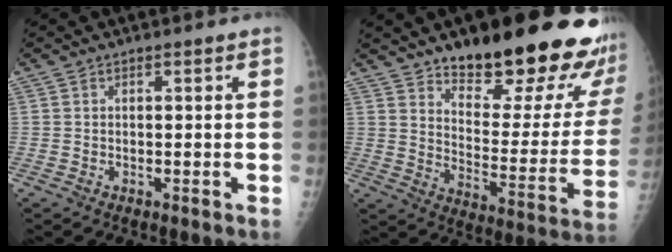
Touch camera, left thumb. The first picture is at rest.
{"total": 26.6, "force": [19.6, 8.0, 16.1], "torque": [-0.182, -0.114, 0.268]}